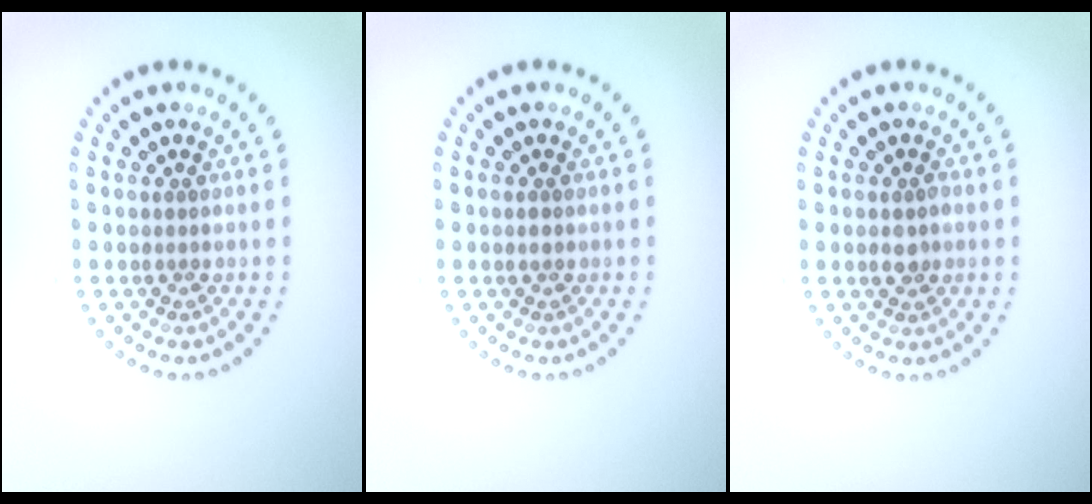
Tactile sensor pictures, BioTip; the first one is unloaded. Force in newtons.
{"total": 0.6, "press": 0.6, "slide": 0.1}
{"total": 1.3, "press": 1.2, "slide": 0.2}